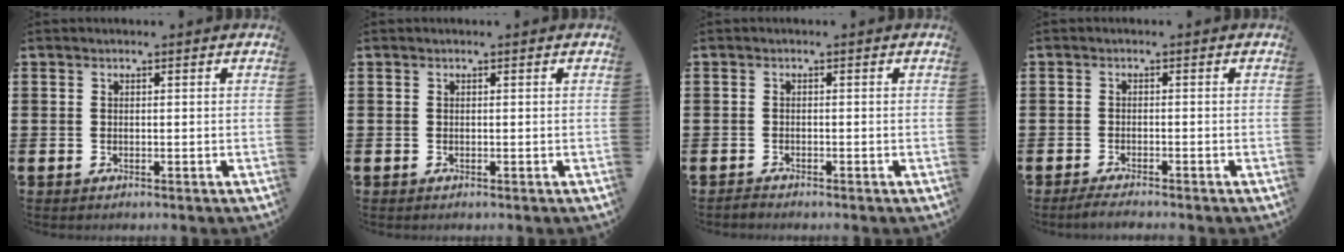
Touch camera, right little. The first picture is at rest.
{"total": 0.0}
{"total": 0.6, "force": [-0.6, 0.1, 0.1], "torque": [-0.003, -0.002, -0.013]}
{"total": 1.4, "force": [-1.2, 0.0, 0.7], "torque": [-0.012, 0.001, -0.024]}